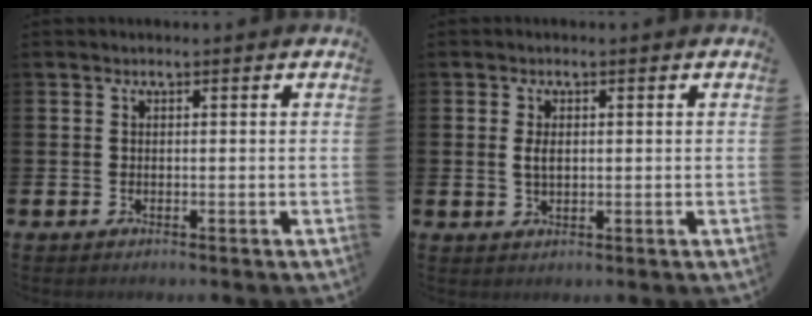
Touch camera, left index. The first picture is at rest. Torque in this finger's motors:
{"motor_torque": [0.28, 0.06, 0.05, 0.03]}